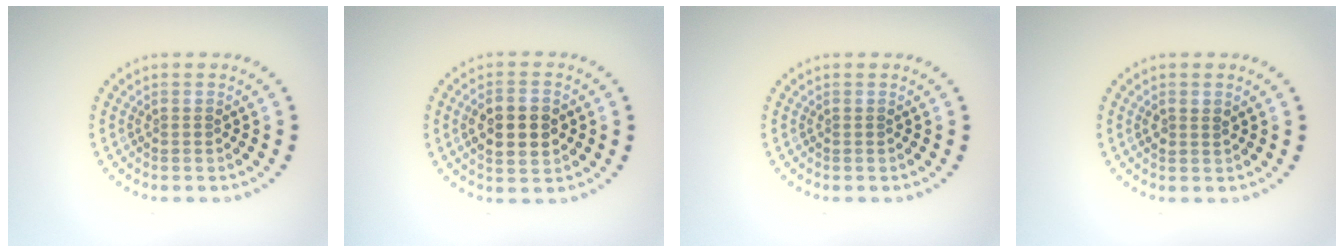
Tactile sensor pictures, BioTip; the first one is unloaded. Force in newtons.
{"total": 4.7, "press": 4.7, "slide": 0.4}
{"total": 0.0}
{"total": 1.1, "press": 1.0, "slide": 0.4}